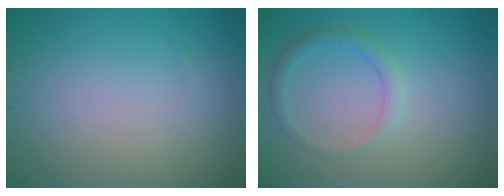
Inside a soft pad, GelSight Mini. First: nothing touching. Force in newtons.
{"total": 1.8, "press": 1.8, "slide": 0.1}